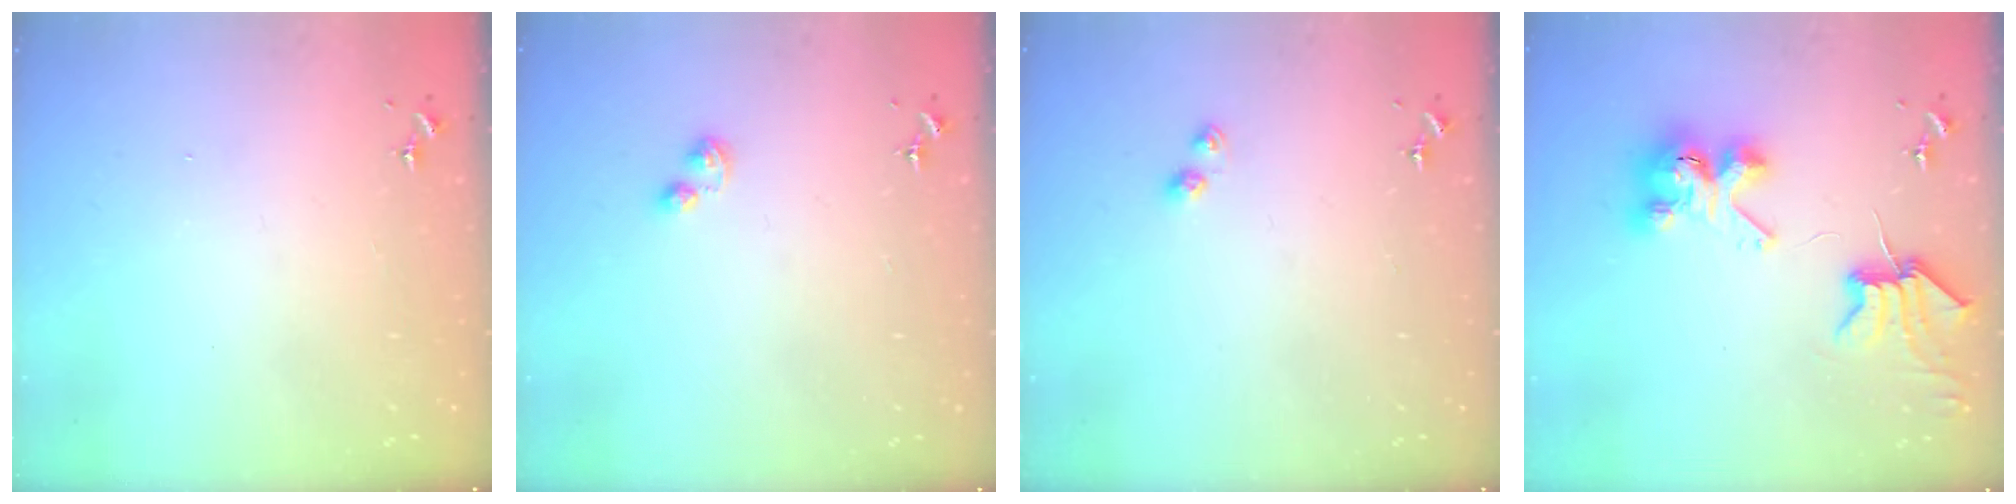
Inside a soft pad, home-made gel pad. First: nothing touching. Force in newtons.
{"total": 3.2, "press": 3.2, "slide": 0.4}
{"total": 3.7, "press": 3.7, "slide": 0.5}
{"total": 9.0, "press": 8.9, "slide": 1.3}